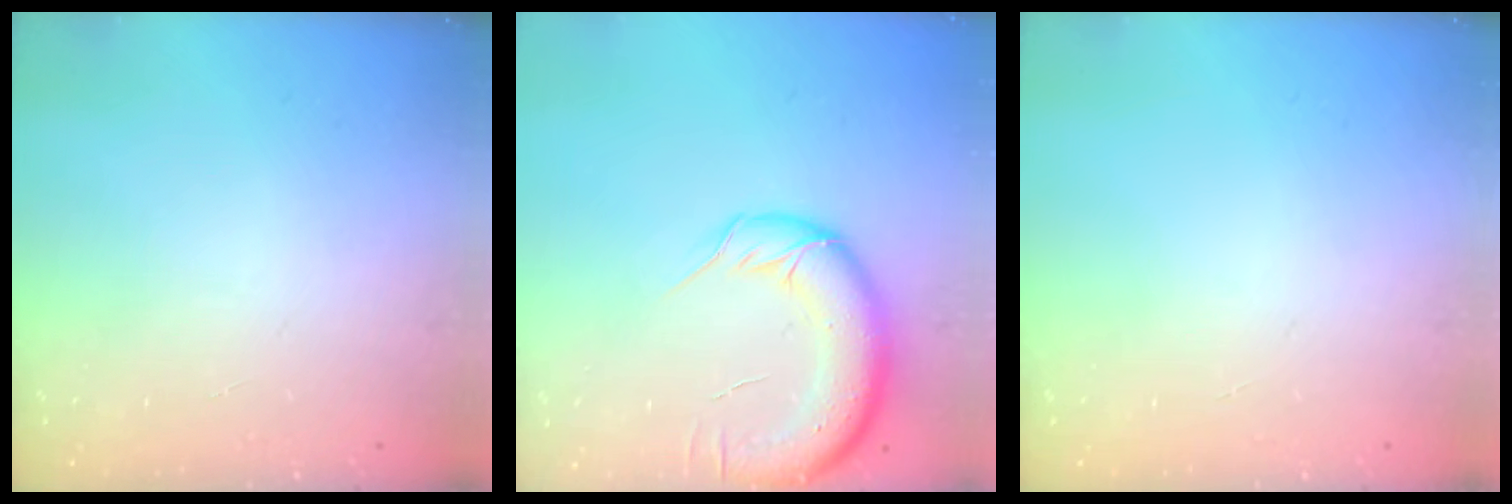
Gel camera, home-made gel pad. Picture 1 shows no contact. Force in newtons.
{"total": 14.6, "press": 14.3, "slide": 3.1}
{"total": 0.0}